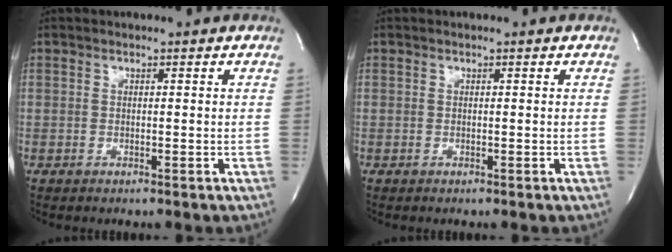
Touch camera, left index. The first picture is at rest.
{"total": 0.0}